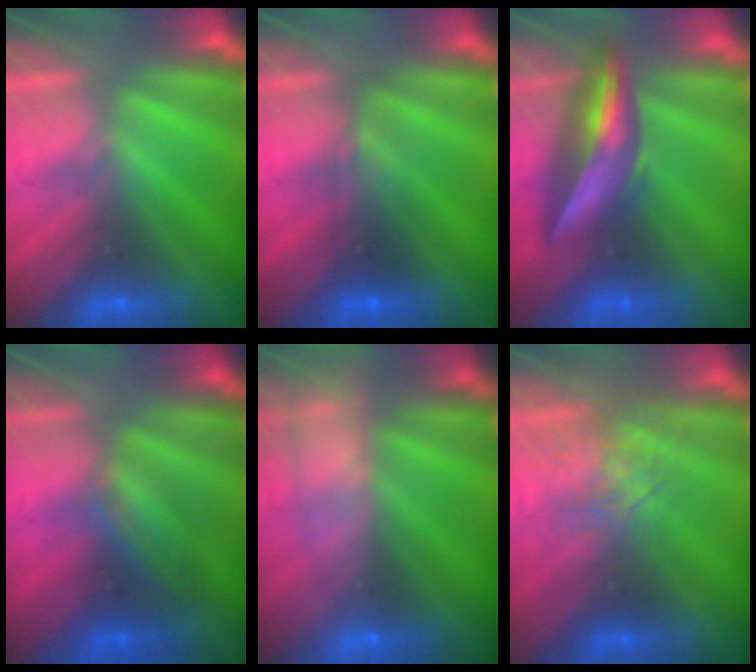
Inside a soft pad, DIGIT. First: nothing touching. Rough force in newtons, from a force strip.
{"total": 2.4}
{"total": 6.0}
{"total": 3.3}
{"total": 5.8}
{"total": 2.6}